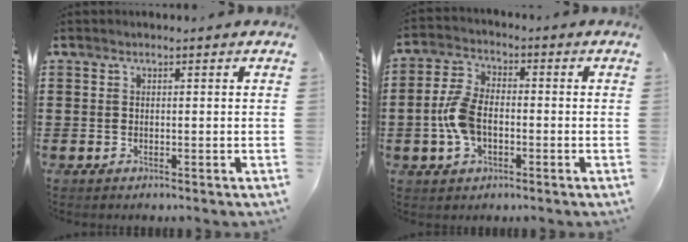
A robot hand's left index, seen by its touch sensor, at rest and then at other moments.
{"total": 7.4, "force": [-1.3, 4.4, 5.9], "torque": [-0.144, 0.000, -0.029]}